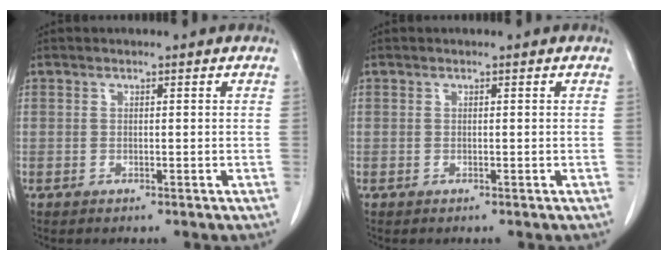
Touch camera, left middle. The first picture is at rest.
{"total": 0.0}